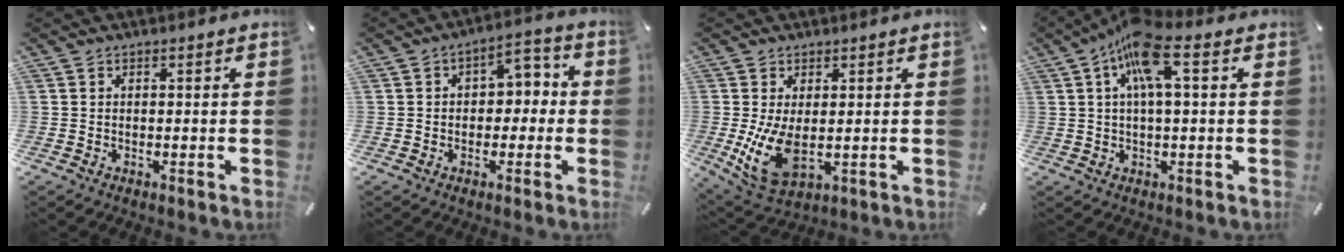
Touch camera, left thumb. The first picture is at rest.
{"total": 5.2, "force": [-0.7, 4.3, 2.9], "torque": [-0.028, 0.002, -0.023]}
{"total": 11.1, "force": [0.1, 5.9, 9.3], "torque": [-0.193, -0.028, 0.010]}
{"total": 11.2, "force": [3.8, 3.6, 9.9], "torque": [-0.181, 0.007, 0.069]}